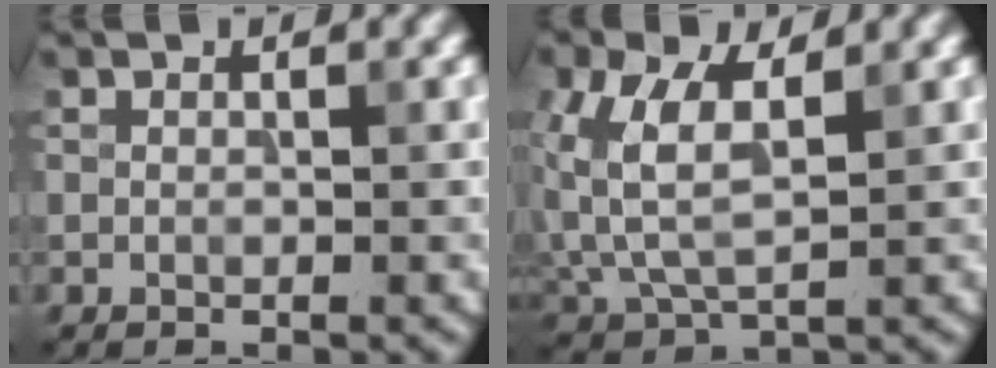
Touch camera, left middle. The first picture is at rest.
{"total": 5.8, "force": [1.3, 3.3, 4.7], "torque": [-0.117, 0.005, 0.028]}